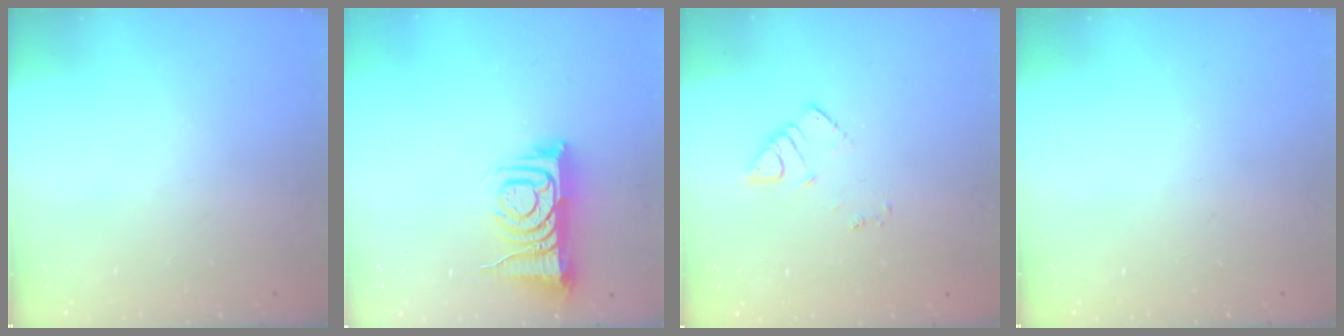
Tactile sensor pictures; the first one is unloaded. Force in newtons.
{"total": 9.4, "press": 9.3, "slide": 1.2}
{"total": 3.4, "press": 3.4, "slide": 0.6}
{"total": 0.0}